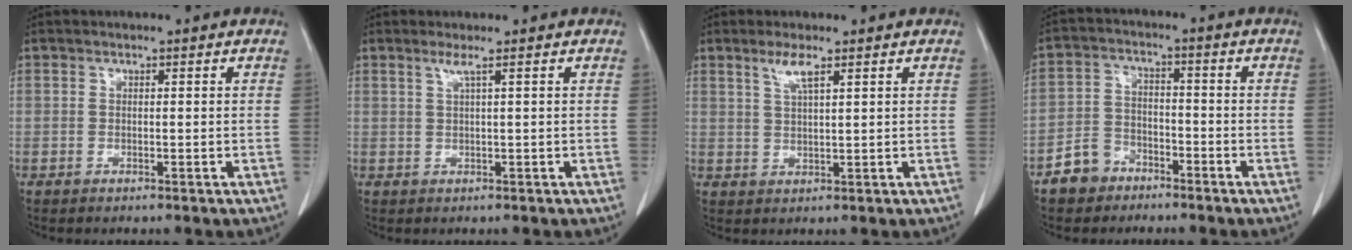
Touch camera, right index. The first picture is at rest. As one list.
[{"total": 1.5, "force": [0.8, -0.5, 1.2], "torque": [-0.032, 0.000, 0.019]}, {"total": 3.1, "force": [1.9, 0.1, 2.5], "torque": [-0.055, 0.000, 0.041]}, {"total": 5.8, "force": [-4.1, 3.9, 1.1], "torque": [-0.024, 0.011, -0.075]}]